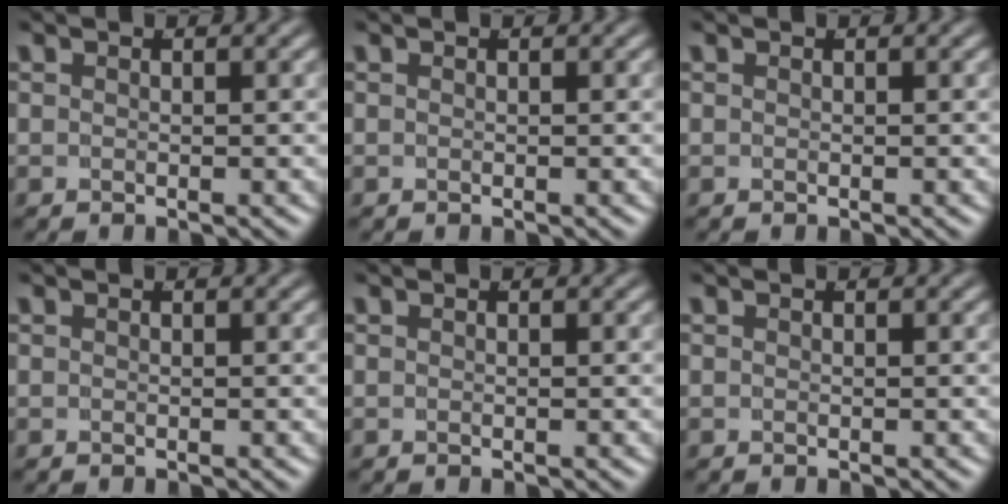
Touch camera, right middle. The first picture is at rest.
{"total": 0.0}
{"total": 0.0}
{"total": 0.0}
{"total": 0.0}
{"total": 0.0}